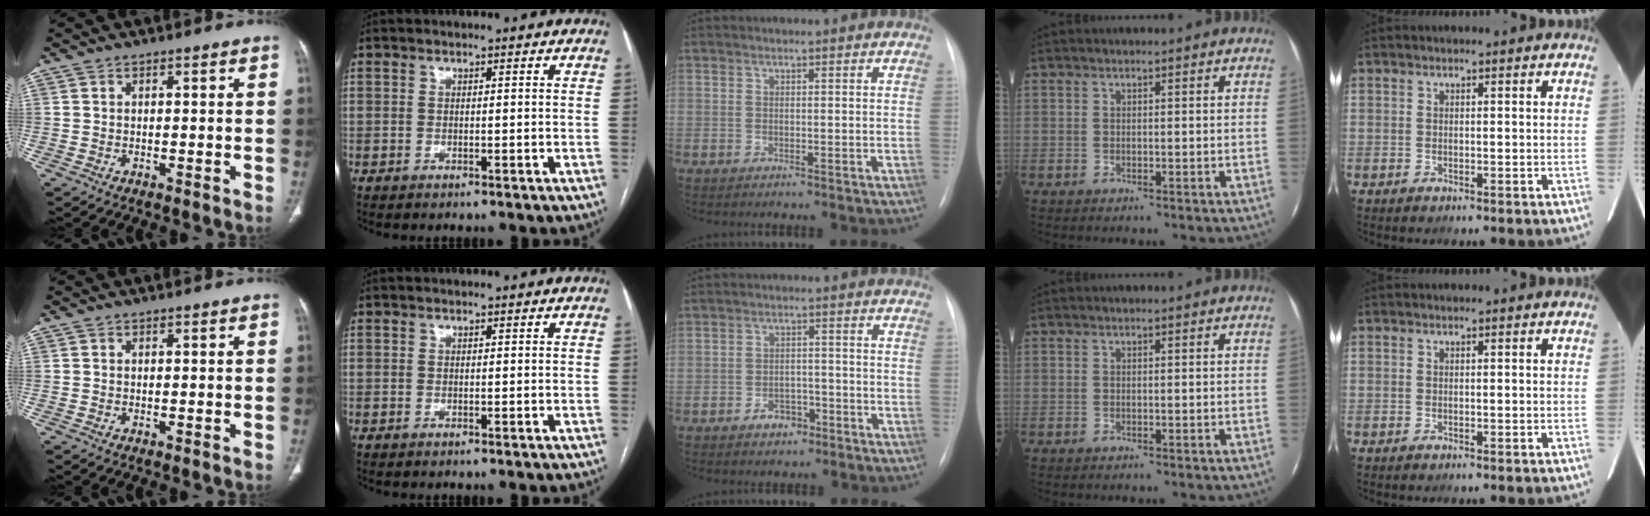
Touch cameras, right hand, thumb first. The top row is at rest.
{"middle": {"total": 3.7, "force": [-2.3, 2.3, 1.8], "torque": [-0.026, 0.007, -0.030]}}